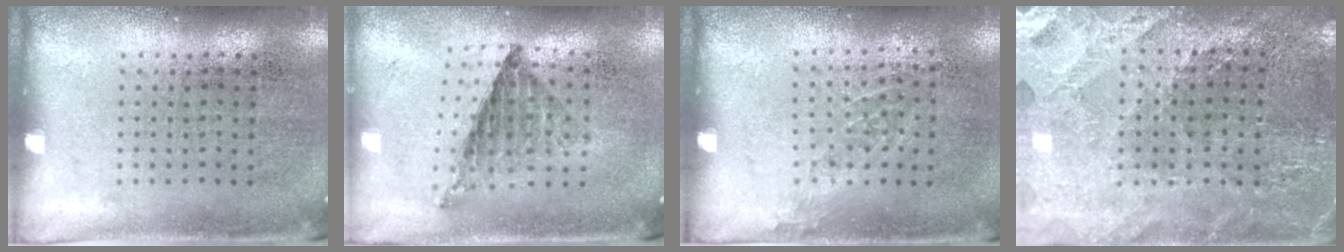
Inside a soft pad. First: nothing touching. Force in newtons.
{"total": 0.7, "press": 0.7, "slide": 0.1}
{"total": 0.9, "press": 0.7, "slide": 0.6}
{"total": 2.4, "press": 2.3, "slide": 0.2}